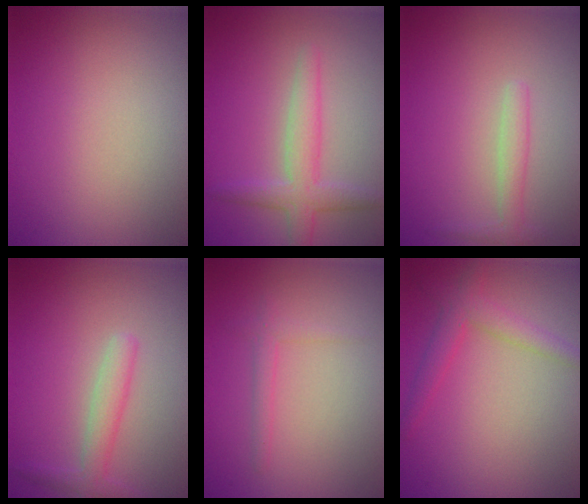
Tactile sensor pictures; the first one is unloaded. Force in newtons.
{"total": 3.1, "press": 3.1, "slide": 0.1}
{"total": 1.4, "press": 1.4, "slide": 0.1}
{"total": 2.3, "press": 2.3, "slide": 0.0}
{"total": 1.3, "press": 1.3, "slide": 0.1}
{"total": 2.7, "press": 2.7, "slide": 0.1}